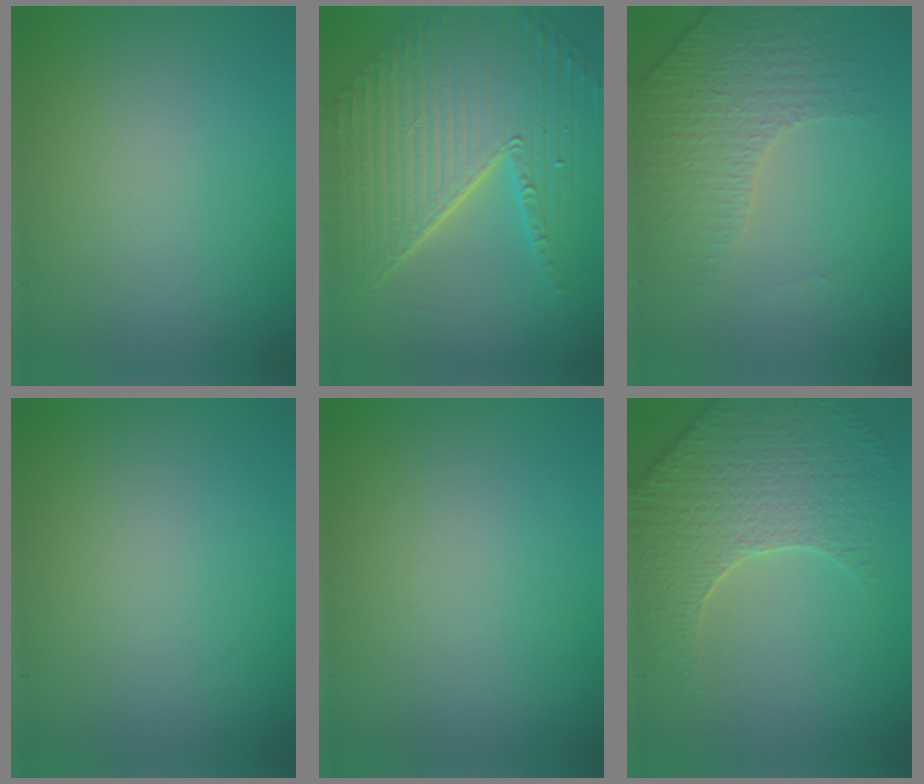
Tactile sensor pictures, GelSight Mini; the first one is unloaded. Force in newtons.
{"total": 11.1, "press": 7.2, "slide": 8.4}
{"total": 4.6, "press": 3.0, "slide": 3.5}
{"total": 0.0}
{"total": 0.0}
{"total": 5.9, "press": 5.1, "slide": 3.0}